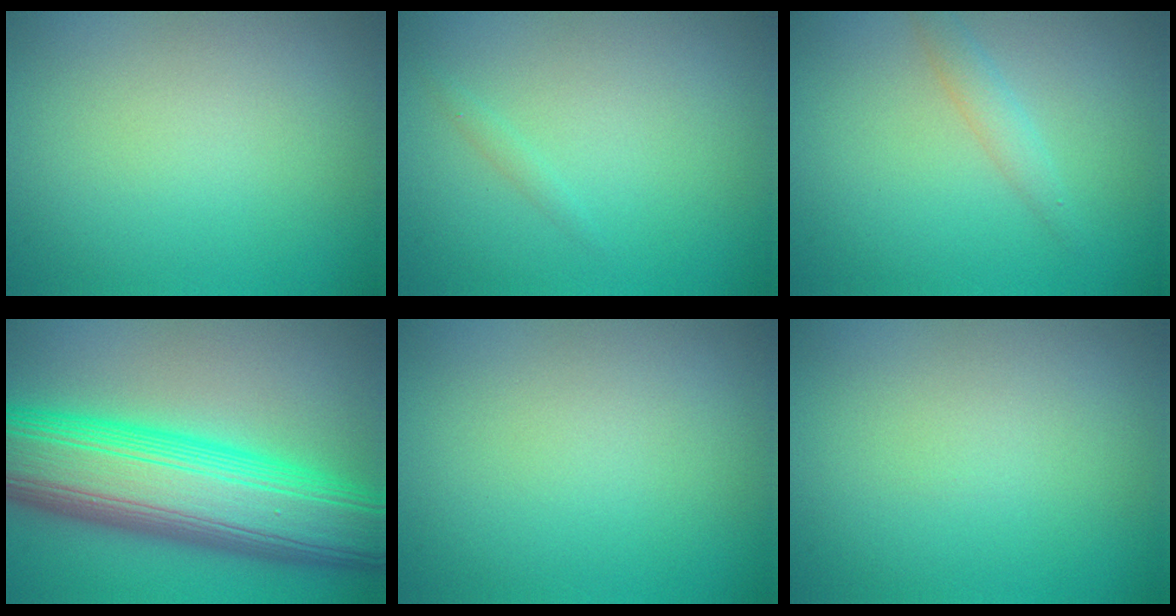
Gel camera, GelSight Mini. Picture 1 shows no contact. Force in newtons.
{"total": 0.5, "press": 0.5, "slide": 0.0}
{"total": 1.5, "press": 1.5, "slide": 0.1}
{"total": 14.4, "press": 14.4, "slide": 0.1}
{"total": 0.0}
{"total": 0.0}